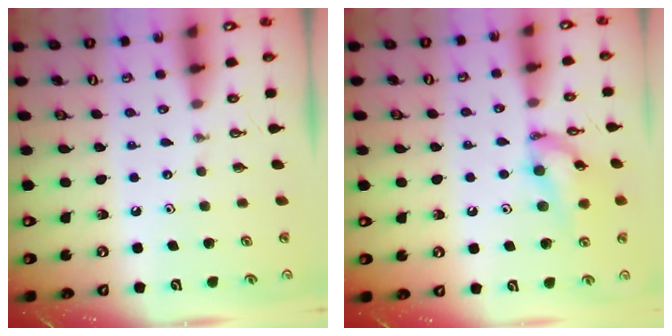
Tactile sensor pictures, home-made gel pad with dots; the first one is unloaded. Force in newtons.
{"total": 12.7, "press": 12.7, "slide": 1.0}